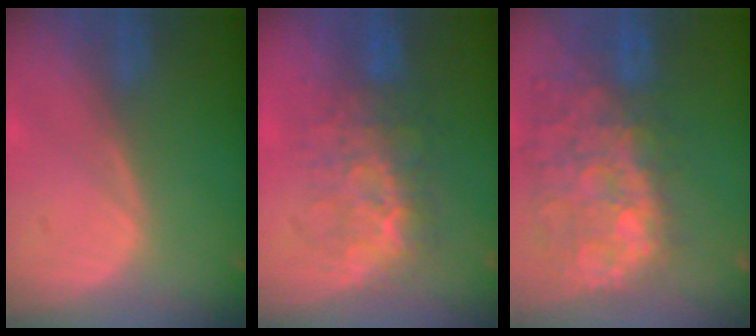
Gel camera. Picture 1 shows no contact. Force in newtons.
{"total": 7.7, "press": 7.5, "slide": 1.4}
{"total": 13.2, "press": 11.6, "slide": 6.2}